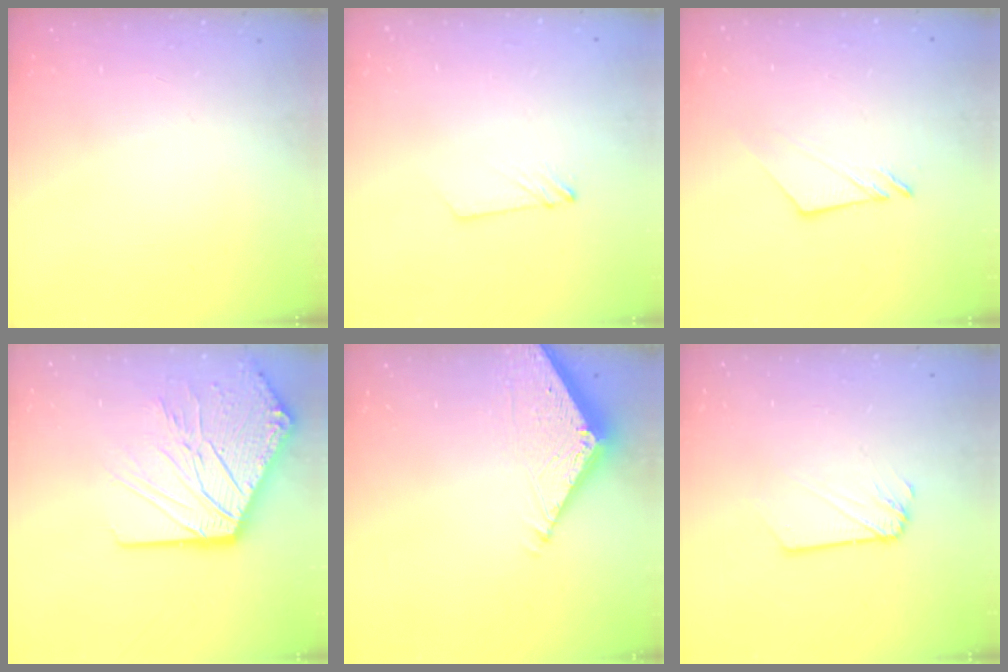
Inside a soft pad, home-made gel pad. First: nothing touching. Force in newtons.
{"total": 2.4, "press": 2.4, "slide": 0.2}
{"total": 6.7, "press": 6.7, "slide": 0.1}
{"total": 23.5, "press": 23.2, "slide": 3.9}
{"total": 6.6, "press": 6.6, "slide": 0.1}
{"total": 2.1, "press": 2.1, "slide": 0.3}